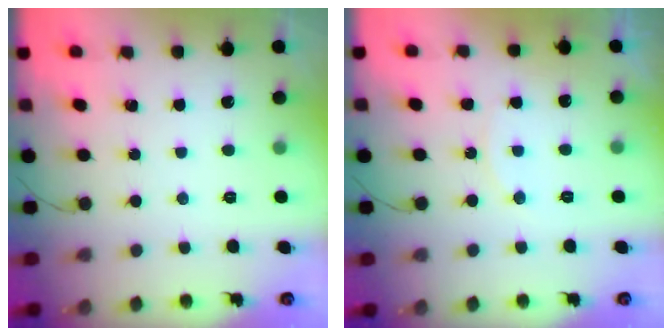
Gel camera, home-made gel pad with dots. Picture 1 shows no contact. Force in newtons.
{"total": 6.8, "press": 6.8, "slide": 0.5}